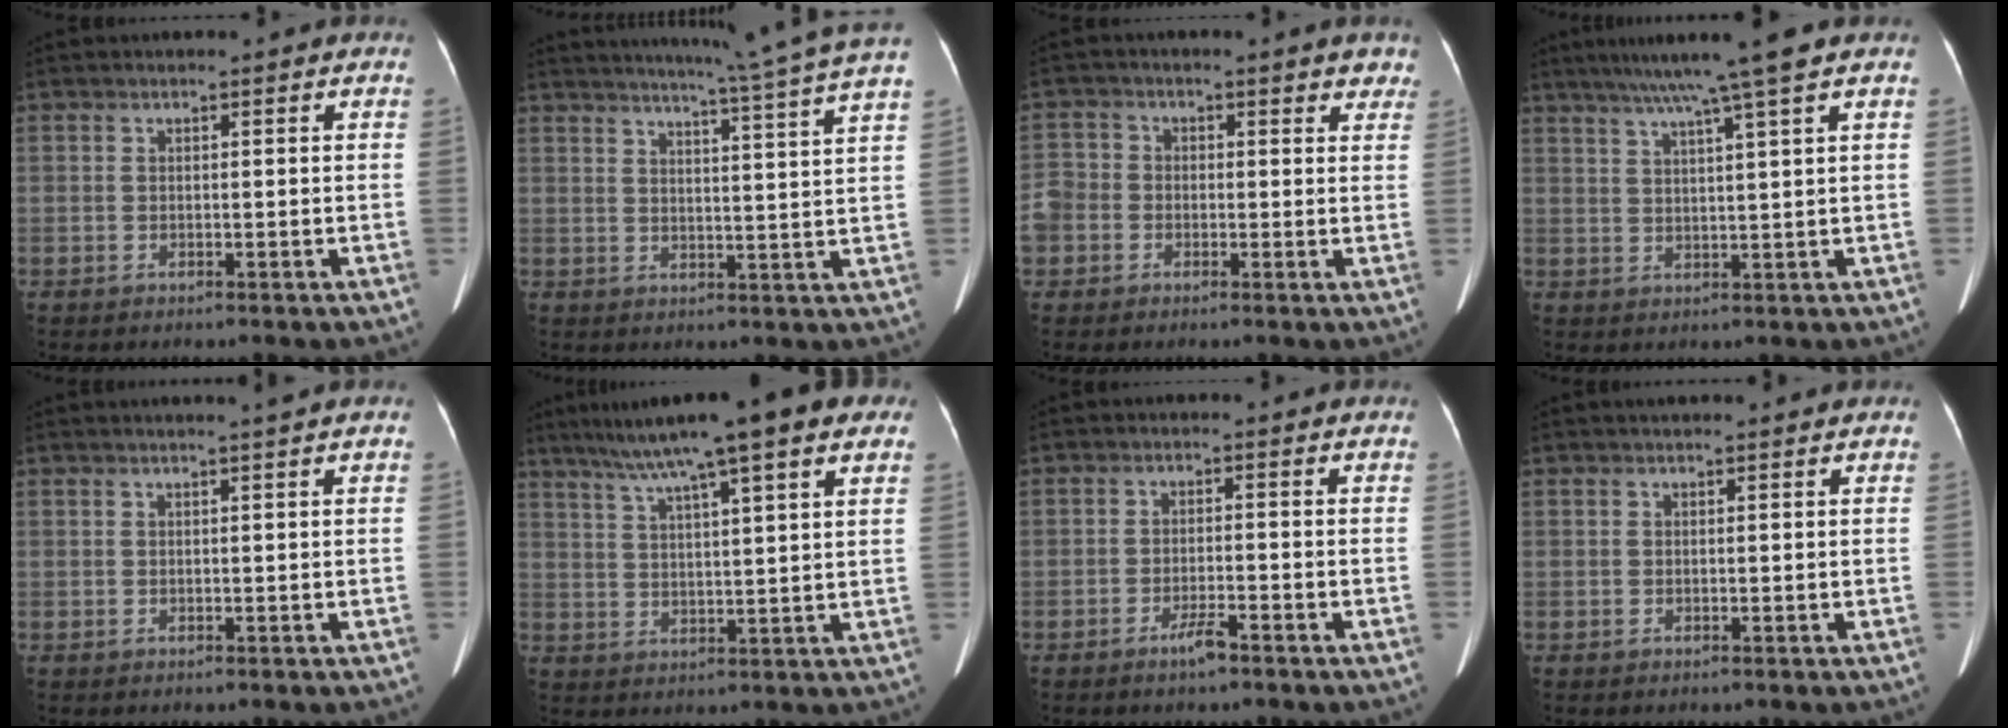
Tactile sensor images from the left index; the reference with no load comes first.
{"total": 16.1, "force": [14.0, -2.6, 7.7], "torque": [-0.126, -0.042, 0.168]}
{"total": 10.5, "force": [1.0, 9.8, 3.7], "torque": [-0.085, 0.043, 0.020]}
{"total": 8.8, "force": [6.4, -1.8, 5.7], "torque": [-0.095, 0.018, 0.096]}
{"total": 1.9, "force": [1.5, -0.6, 1.0], "torque": [-0.012, 0.004, 0.027]}
{"total": 15.9, "force": [11.1, 1.3, 11.4], "torque": [-0.177, 0.045, 0.158]}
{"total": 2.3, "force": [-1.7, 0.1, 1.5], "torque": [-0.032, -0.003, -0.031]}
{"total": 2.7, "force": [2.3, 0.5, 1.3], "torque": [-0.014, 0.024, 0.032]}